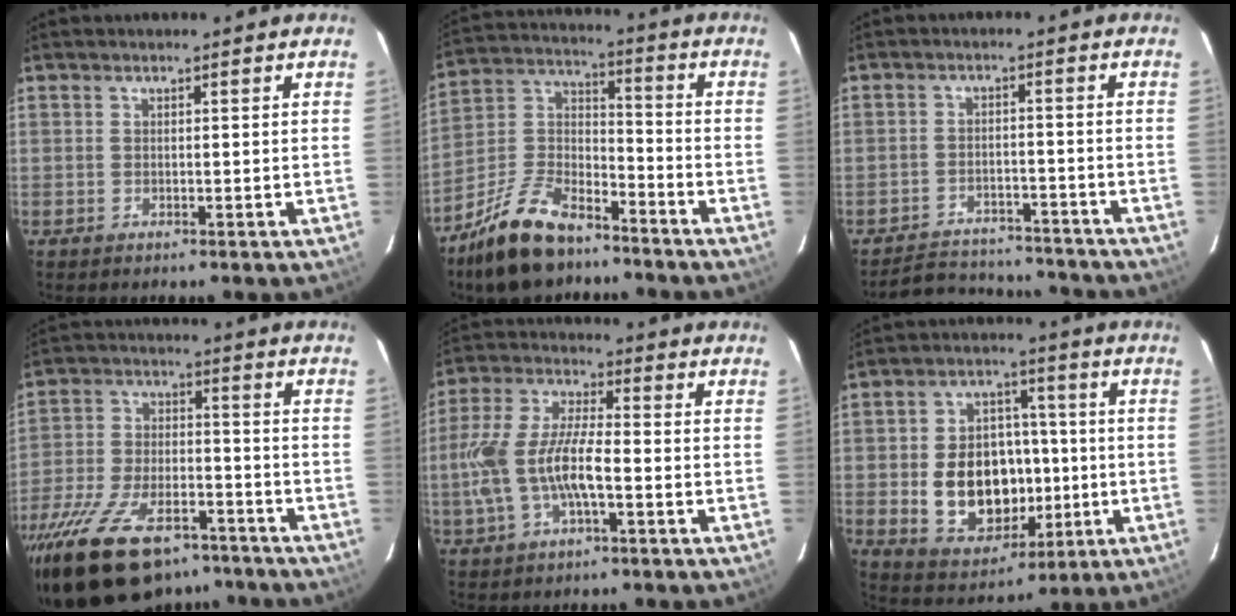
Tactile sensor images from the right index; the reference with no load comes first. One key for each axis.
{"total": 16.4, "fx": -11.3, "fy": 7.5, "fz": 9.1, "tx": -0.200, "ty": 0.014, "tz": -0.207}
{"total": 13.4, "fx": -12.2, "fy": 4.7, "fz": 3.2, "tx": -0.078, "ty": 0.024, "tz": -0.156}
{"total": 22.6, "fx": -16.4, "fy": 10.1, "fz": 11.8, "tx": -0.248, "ty": -0.020, "tz": -0.259}
{"total": 12.7, "fx": -3.0, "fy": 4.4, "fz": 11.5, "tx": -0.249, "ty": 0.002, "tz": -0.057}
{"total": 15.5, "fx": -2.0, "fy": 11.4, "fz": 10.3, "tx": -0.217, "ty": 0.019, "tz": -0.006}